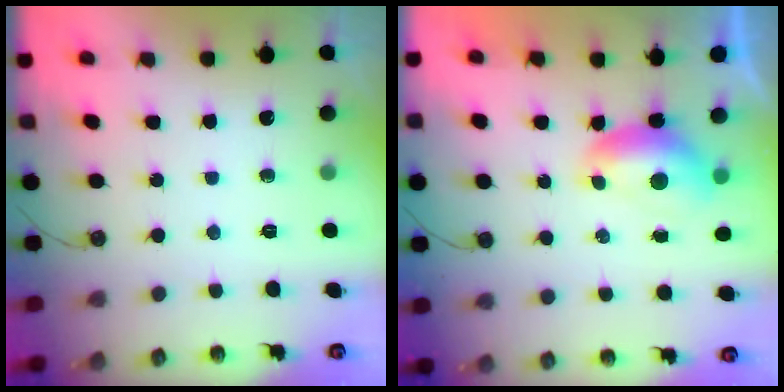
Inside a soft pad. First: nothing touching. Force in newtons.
{"total": 1.4, "press": 1.0, "slide": 0.9}